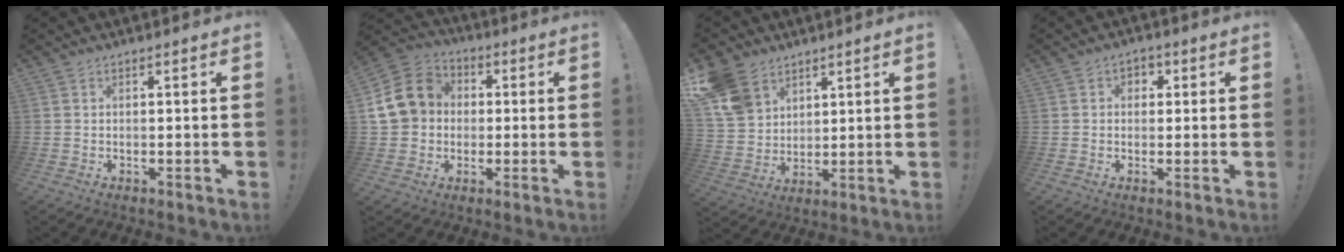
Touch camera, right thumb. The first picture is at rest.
{"total": 15.8, "force": [2.0, 13.6, 7.8], "torque": [-0.134, 0.015, 0.046]}
{"total": 12.6, "force": [7.8, 8.9, 4.5], "torque": [-0.083, -0.041, 0.162]}
{"total": 2.8, "force": [0.1, 2.5, 1.1], "torque": [-0.008, 0.001, -0.002]}